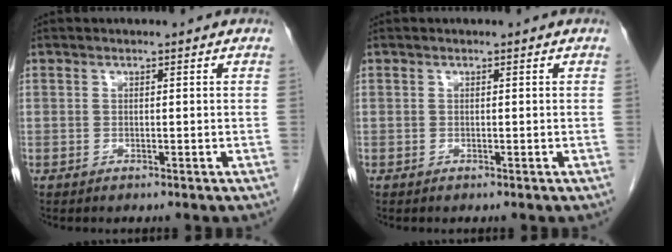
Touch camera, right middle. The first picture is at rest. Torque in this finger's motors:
{"motor_torque": [0.13, -0.07, 0.01, 0.00]}